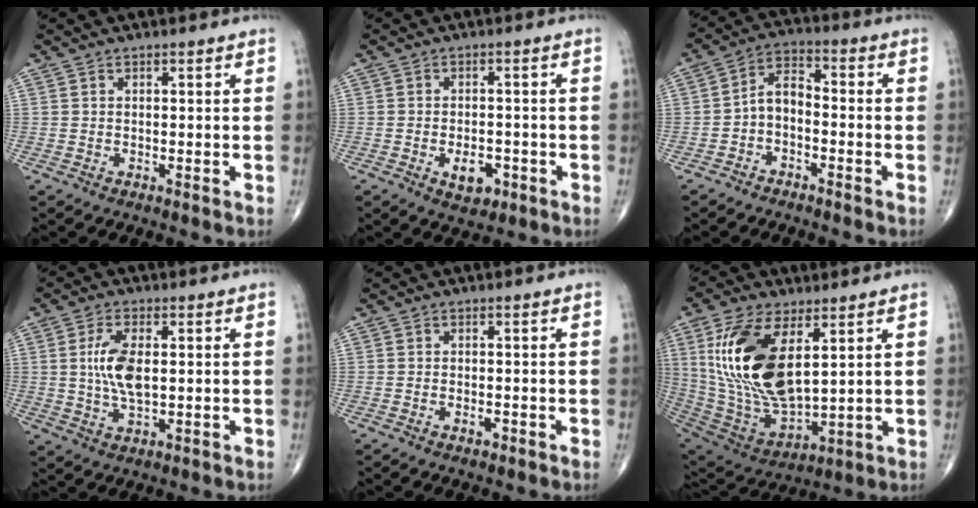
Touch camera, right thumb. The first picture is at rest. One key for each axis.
{"total": 4.8, "fx": -1.9, "fy": 2.8, "fz": 3.4, "tx": -0.039, "ty": 0.005, "tz": -0.024}
{"total": 5.7, "fx": -2.0, "fy": 3.4, "fz": 4.2, "tx": -0.069, "ty": 0.034, "tz": -0.048}
{"total": 7.6, "fx": 0.8, "fy": 3.4, "fz": 6.8, "tx": -0.141, "ty": -0.006, "tz": 0.017}
{"total": 1.3, "fx": -0.6, "fy": 0.6, "fz": 1.0, "tx": -0.016, "ty": 0.001, "tz": -0.010}
{"total": 21.2, "fx": 6.1, "fy": 10.0, "fz": 17.6, "tx": -0.346, "ty": -0.031, "tz": 0.127}